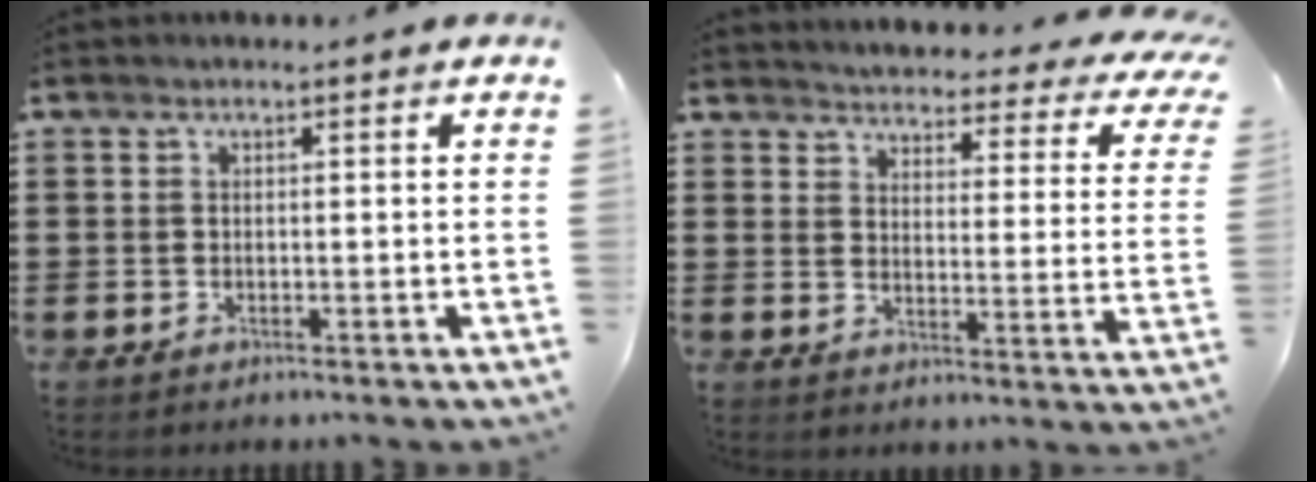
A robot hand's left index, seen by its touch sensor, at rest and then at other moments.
{"total": 3.4, "force": [3.2, 0.1, 0.9], "torque": [-0.031, -0.035, 0.047]}